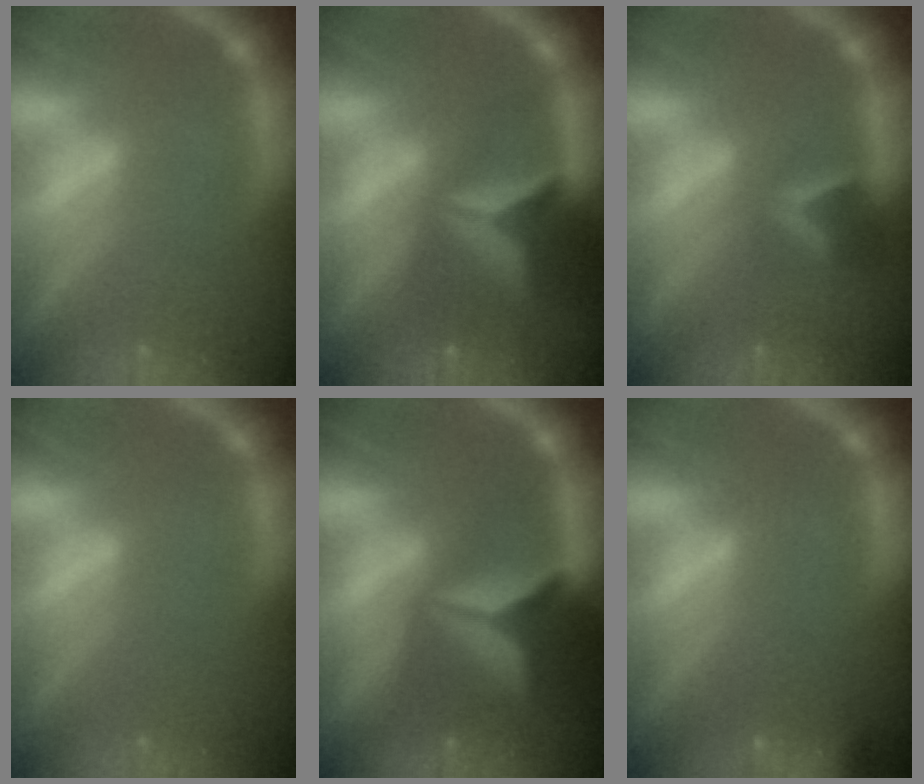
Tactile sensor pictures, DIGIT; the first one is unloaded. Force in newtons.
{"total": 7.4}
{"total": 3.4}
{"total": 0.0}
{"total": 9.5}
{"total": 4.9}